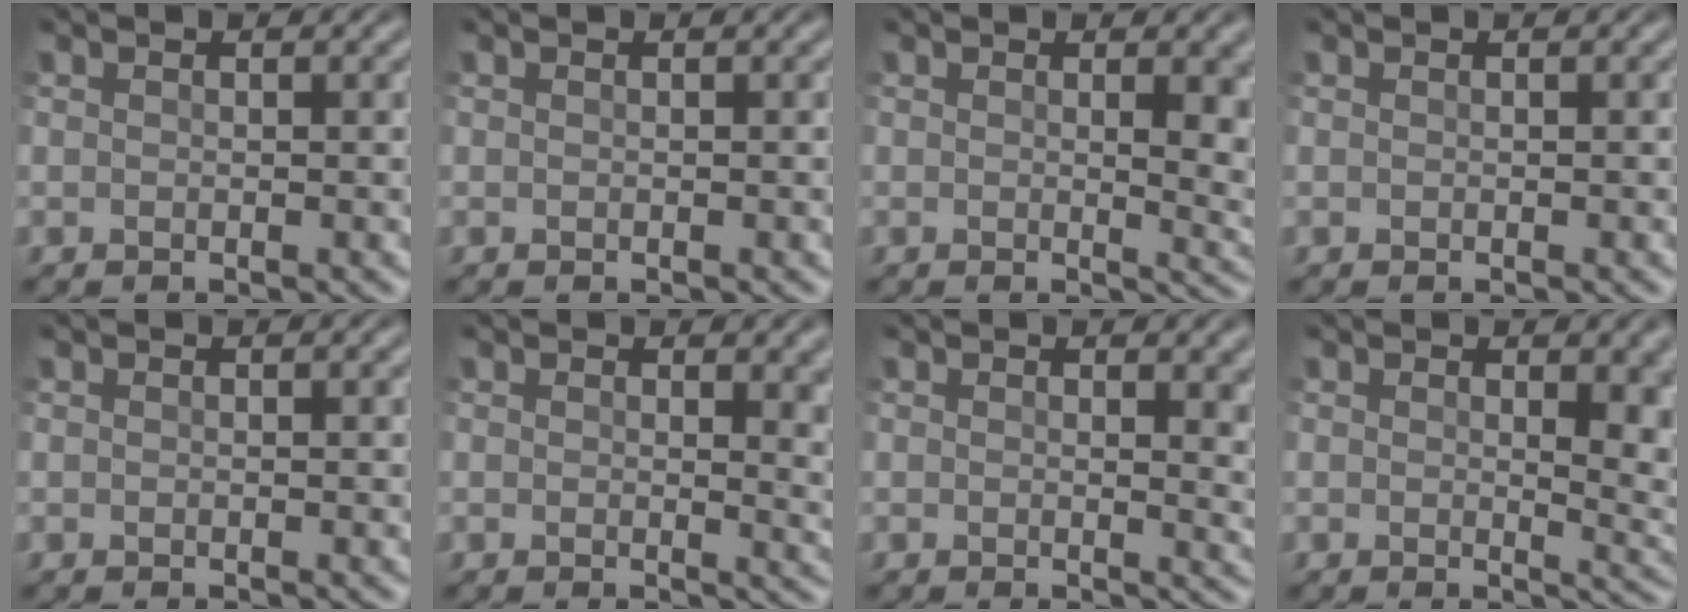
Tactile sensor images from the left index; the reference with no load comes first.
{"total": 0.0}
{"total": 4.7, "force": [0.8, 1.6, 4.4], "torque": [-0.038, -0.004, 0.014]}
{"total": 0.0}
{"total": 0.0}
{"total": 3.7, "force": [1.1, 1.6, 3.2], "torque": [-0.025, -0.007, 0.019]}
{"total": 3.3, "force": [1.0, 1.3, 2.8], "torque": [-0.021, -0.004, 0.016]}
{"total": 5.0, "force": [0.9, 1.9, 4.5], "torque": [-0.042, -0.009, 0.020]}